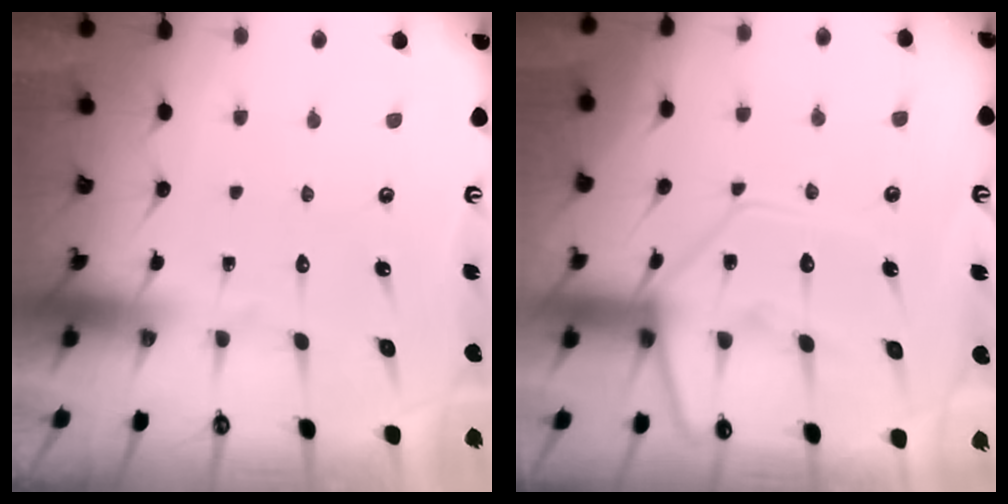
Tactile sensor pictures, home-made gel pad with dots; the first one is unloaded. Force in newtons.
{"total": 11.8, "press": 11.8, "slide": 1.0}